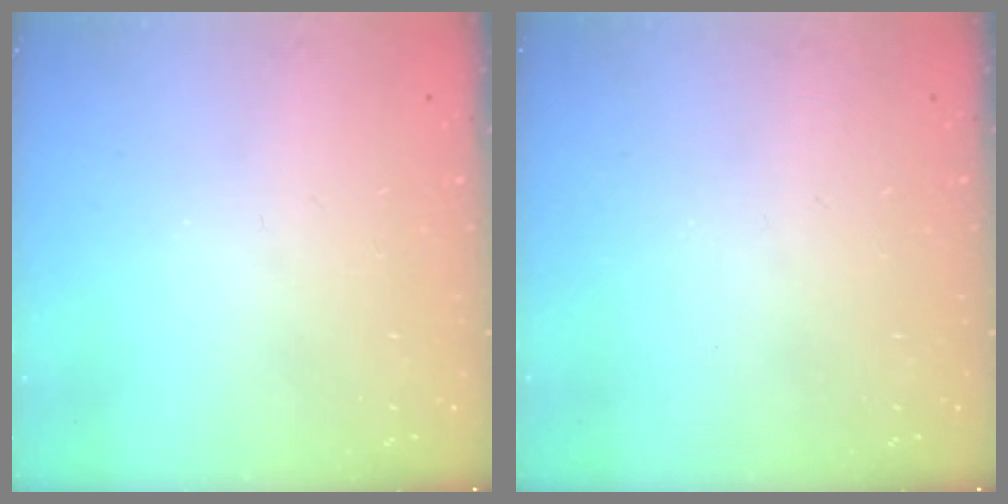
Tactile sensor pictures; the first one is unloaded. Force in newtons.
{"total": 0.0}